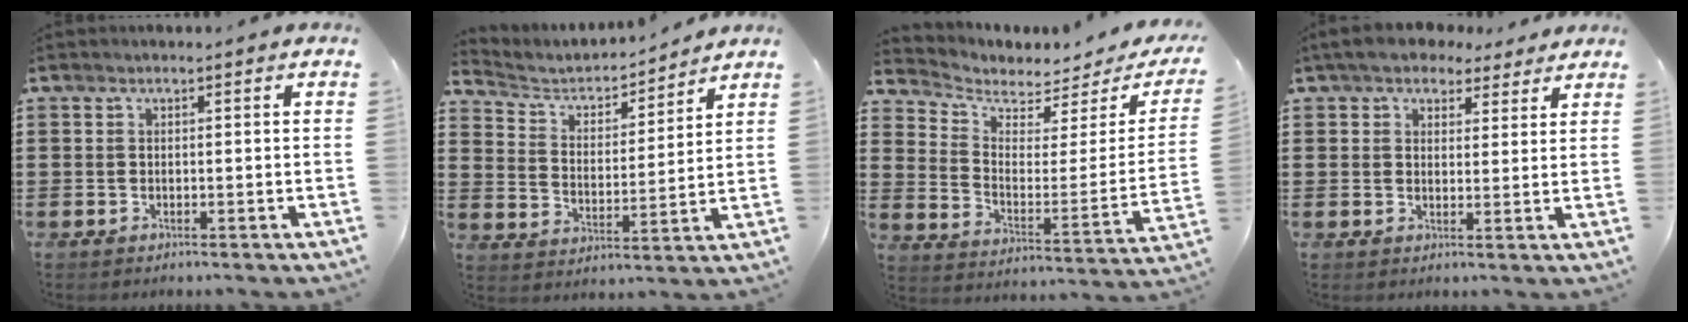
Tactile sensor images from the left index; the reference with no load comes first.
{"total": 4.2, "force": [3.8, 1.5, 1.0], "torque": [-0.044, -0.028, 0.059]}
{"total": 3.6, "force": [3.2, 1.5, 0.7], "torque": [-0.041, -0.027, 0.051]}
{"total": 5.2, "force": [4.4, 2.3, 1.6], "torque": [-0.049, 0.001, 0.084]}